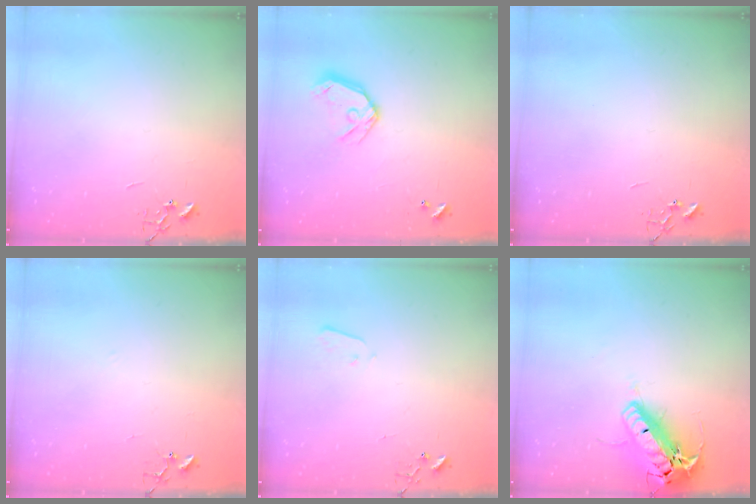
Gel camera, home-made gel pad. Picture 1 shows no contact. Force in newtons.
{"total": 11.2, "press": 11.0, "slide": 1.8}
{"total": 0.0}
{"total": 6.1, "press": 6.0, "slide": 0.6}
{"total": 1.9, "press": 1.9, "slide": 0.4}
{"total": 22.0, "press": 21.5, "slide": 4.5}